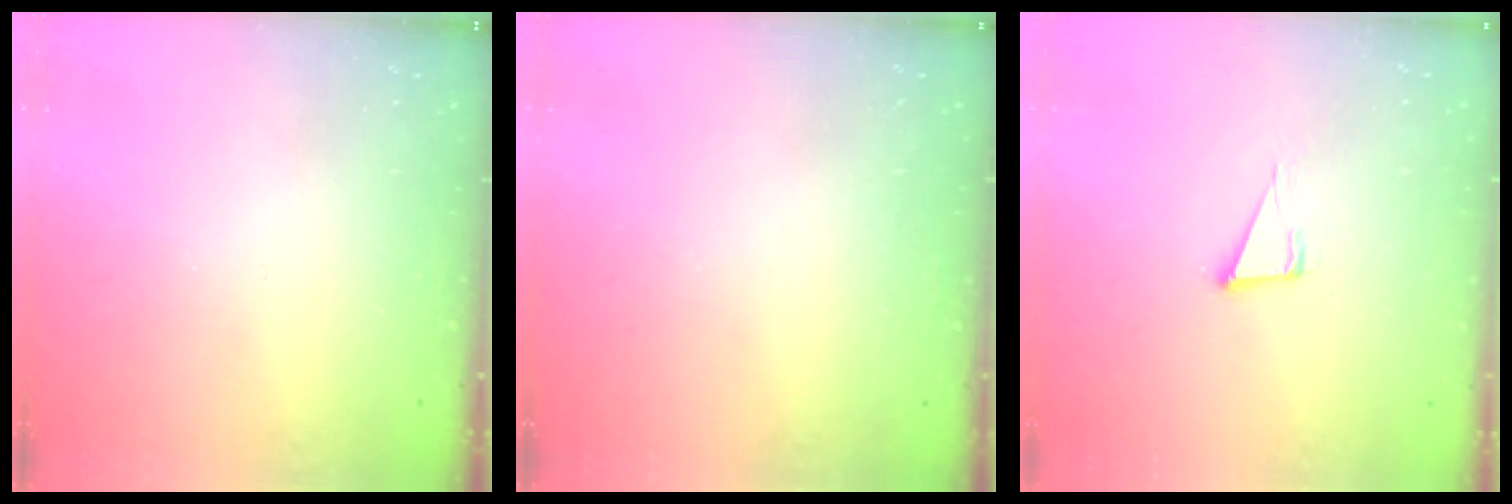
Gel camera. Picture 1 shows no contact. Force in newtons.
{"total": 1.6, "press": 1.6, "slide": 0.0}
{"total": 5.7, "press": 4.6, "slide": 3.2}